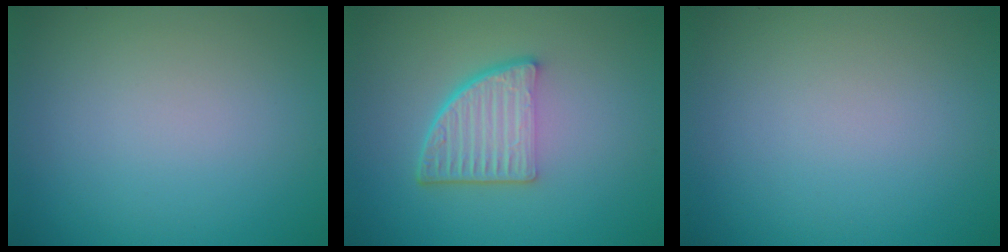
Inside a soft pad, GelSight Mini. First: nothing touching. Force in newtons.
{"total": 5.2, "press": 3.5, "slide": 3.8}
{"total": 0.0}